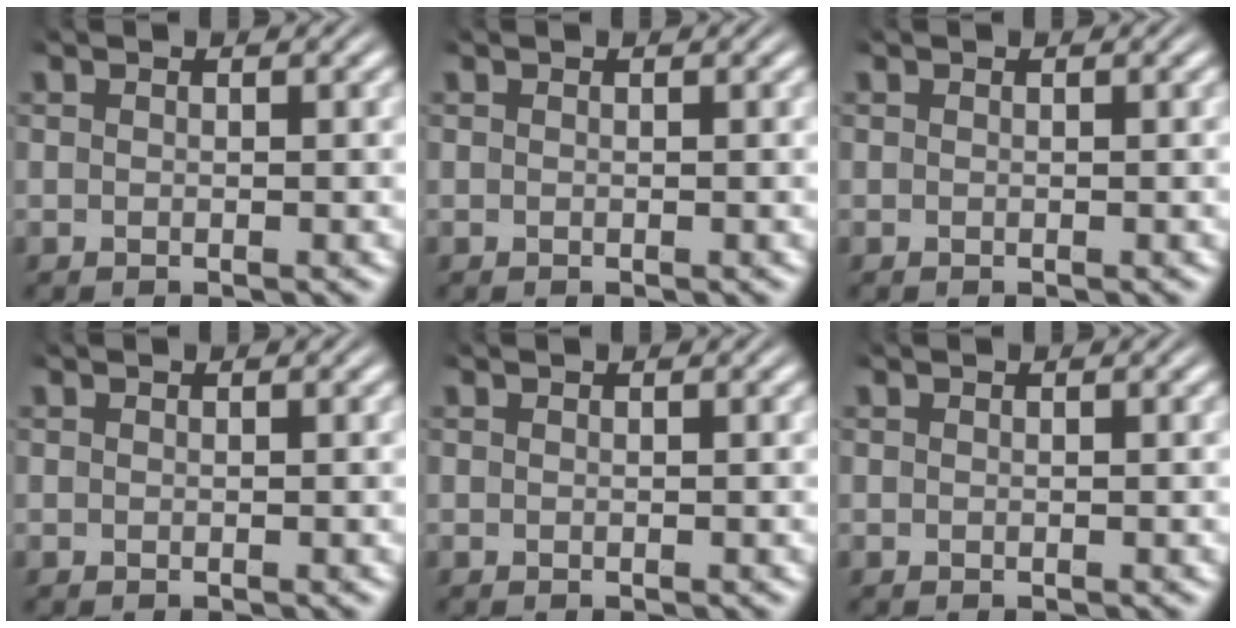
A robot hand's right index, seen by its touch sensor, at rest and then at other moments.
{"total": 0.0}
{"total": 0.0}
{"total": 0.0}
{"total": 0.0}
{"total": 0.0}